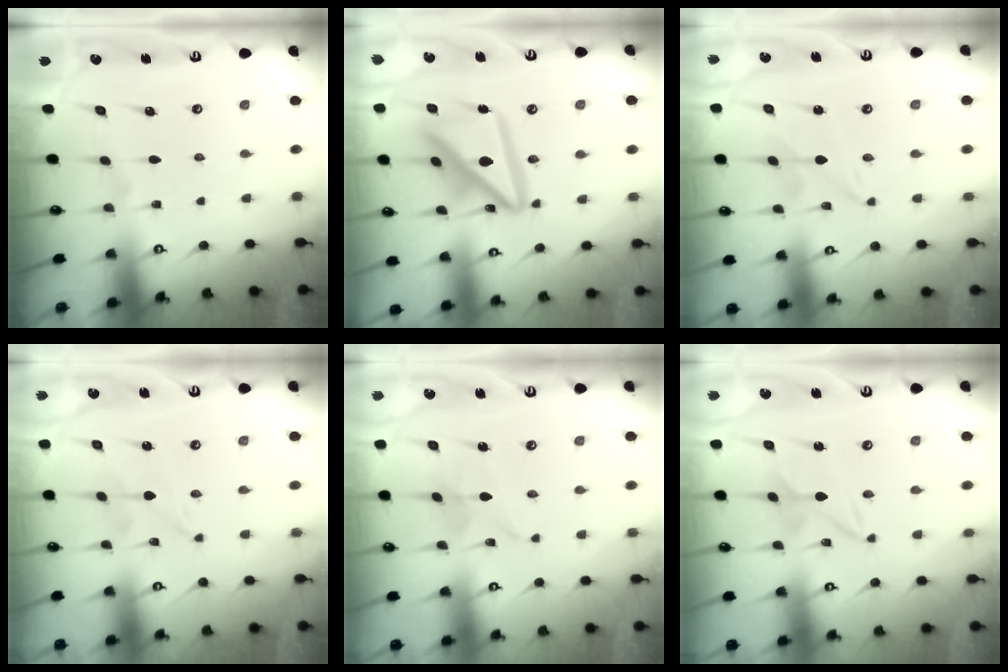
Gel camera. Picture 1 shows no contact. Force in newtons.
{"total": 17.2, "press": 17.1, "slide": 1.9}
{"total": 0.0}
{"total": 0.0}
{"total": 2.4, "press": 2.4, "slide": 0.2}
{"total": 2.3, "press": 2.3, "slide": 0.2}